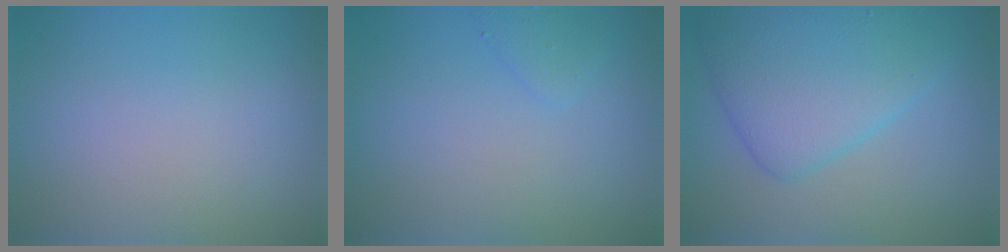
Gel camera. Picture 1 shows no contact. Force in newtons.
{"total": 1.1, "press": 1.1, "slide": 0.0}
{"total": 6.6, "press": 6.6, "slide": 0.2}